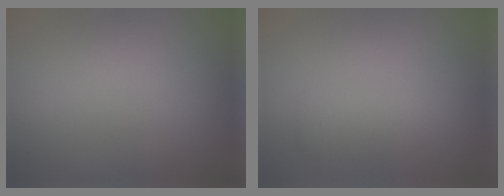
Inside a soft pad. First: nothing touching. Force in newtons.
{"total": 2.3, "press": 2.2, "slide": 0.2}